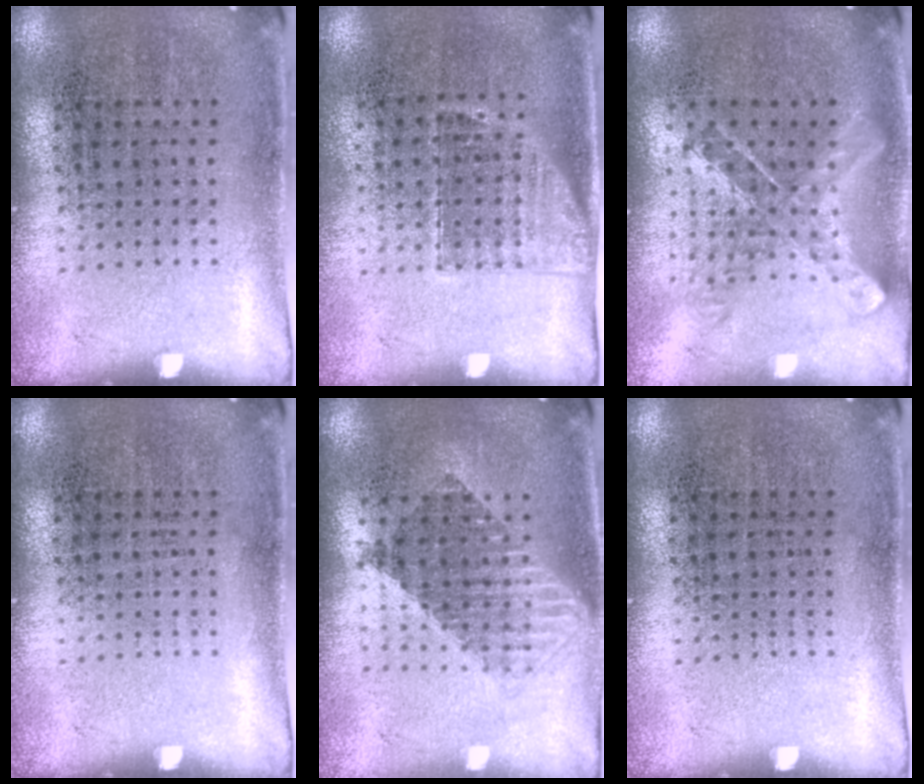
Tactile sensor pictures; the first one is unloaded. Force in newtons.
{"total": 1.2, "press": 1.0, "slide": 0.8}
{"total": 0.9, "press": 0.9, "slide": 0.1}
{"total": 0.0}
{"total": 1.6, "press": 1.4, "slide": 0.9}
{"total": 0.0}